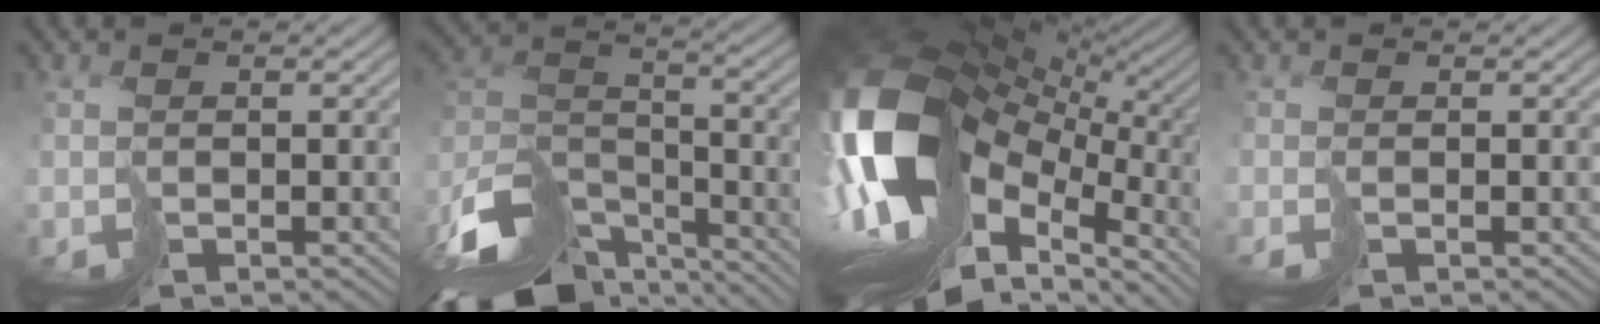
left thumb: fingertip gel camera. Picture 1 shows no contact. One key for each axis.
{"total": 14.6, "fx": -11.9, "fy": 5.2, "fz": 6.7, "tx": -0.171, "ty": -0.027, "tz": -0.190}
{"total": 18.7, "fx": -1.2, "fy": 11.6, "fz": 14.6, "tx": -0.312, "ty": -0.023, "tz": -0.004}
{"total": 1.1, "fx": 0.1, "fy": -0.9, "fz": -0.7, "tx": 0.022, "ty": 0.005, "tz": 0.003}